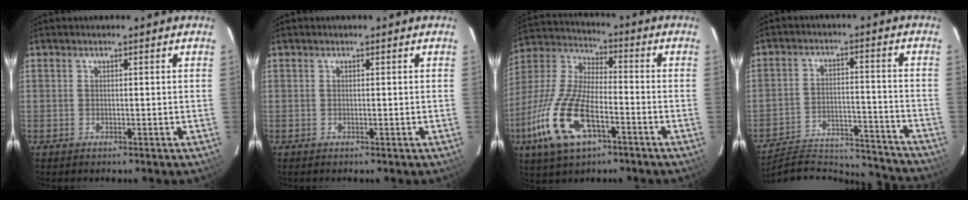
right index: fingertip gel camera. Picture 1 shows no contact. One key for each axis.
{"total": 0.0}
{"total": 18.1, "fx": -7.9, "fy": 7.5, "fz": 14.4, "tx": -0.326, "ty": -0.019, "tz": -0.154}
{"total": 22.7, "fx": -21.3, "fy": 5.1, "fz": 6.0, "tx": -0.118, "ty": 0.014, "tz": -0.285}